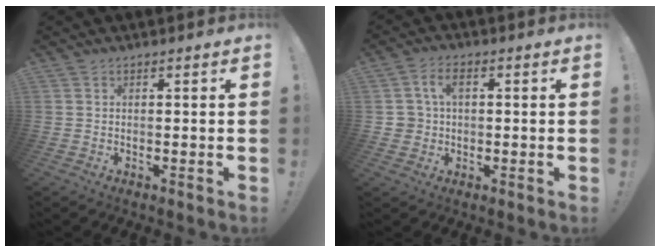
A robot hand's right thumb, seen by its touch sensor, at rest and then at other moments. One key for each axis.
{"total": 5.6, "fx": 1.2, "fy": 4.2, "fz": 3.4, "tx": -0.065, "ty": 0.005, "tz": 0.021}